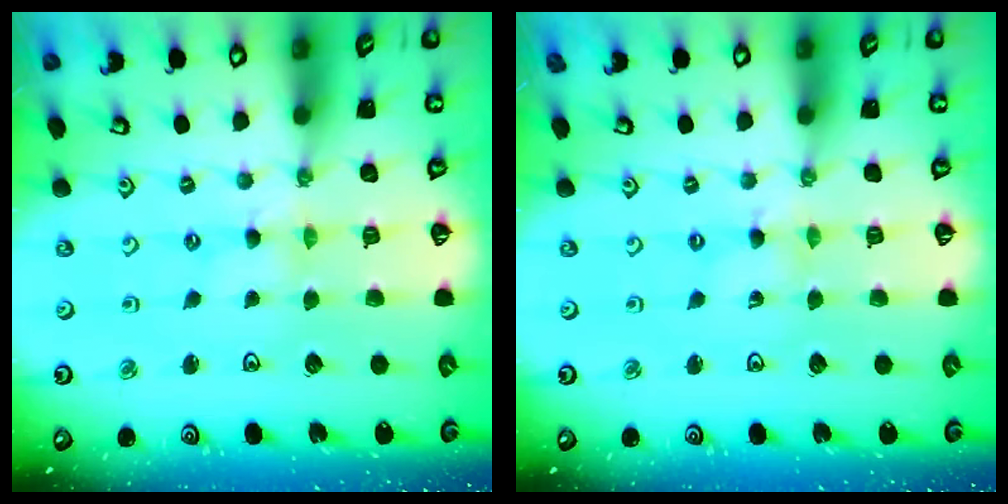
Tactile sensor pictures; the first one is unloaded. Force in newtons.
{"total": 0.0}